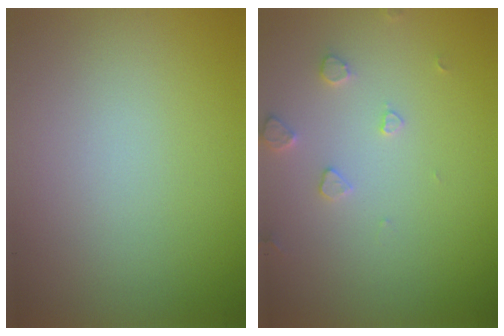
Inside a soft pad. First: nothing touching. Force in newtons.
{"total": 1.5, "press": 1.5, "slide": 0.3}